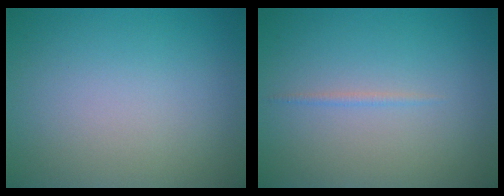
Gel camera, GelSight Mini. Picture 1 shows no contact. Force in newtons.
{"total": 0.6, "press": 0.6, "slide": 0.1}